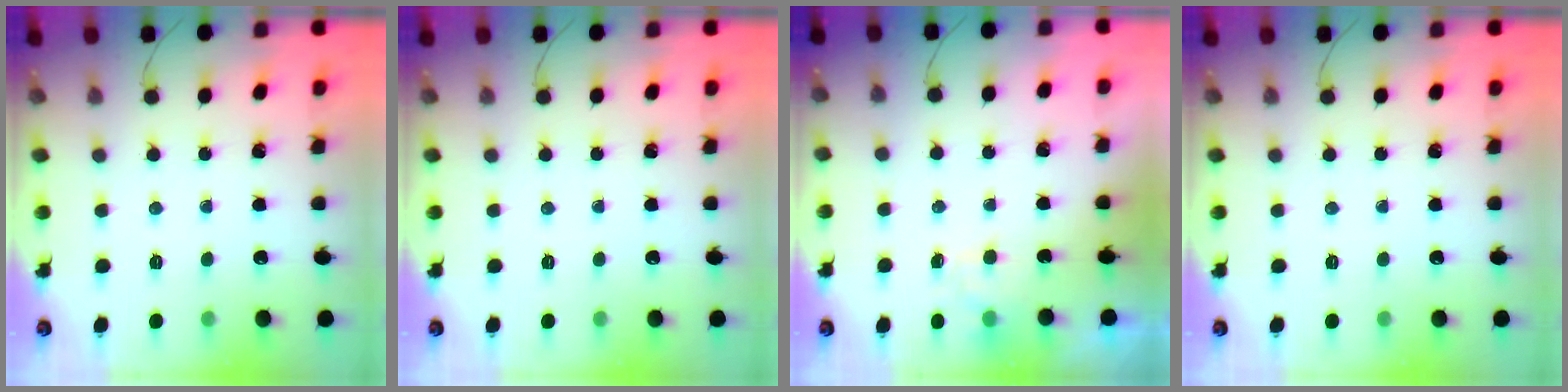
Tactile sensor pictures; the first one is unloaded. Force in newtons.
{"total": 0.0}
{"total": 2.0, "press": 1.4, "slide": 1.3}
{"total": 0.0}